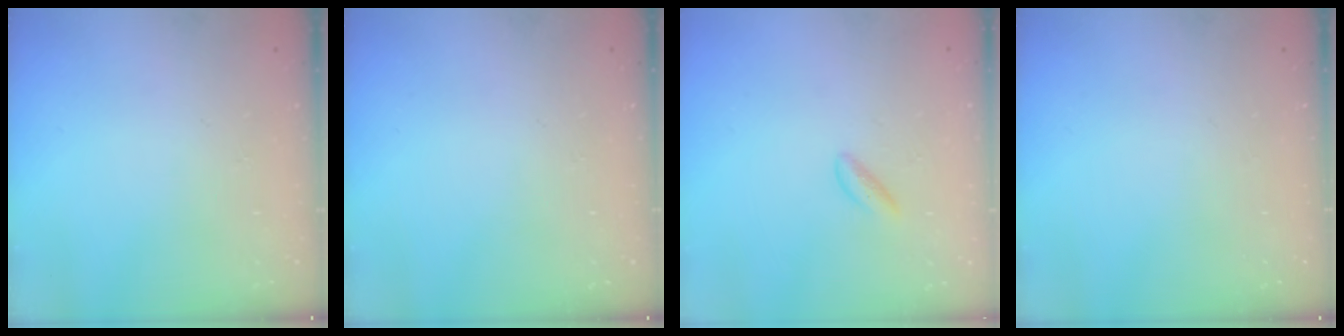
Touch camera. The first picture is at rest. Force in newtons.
{"total": 0.0}
{"total": 2.4, "press": 2.3, "slide": 0.7}
{"total": 0.0}